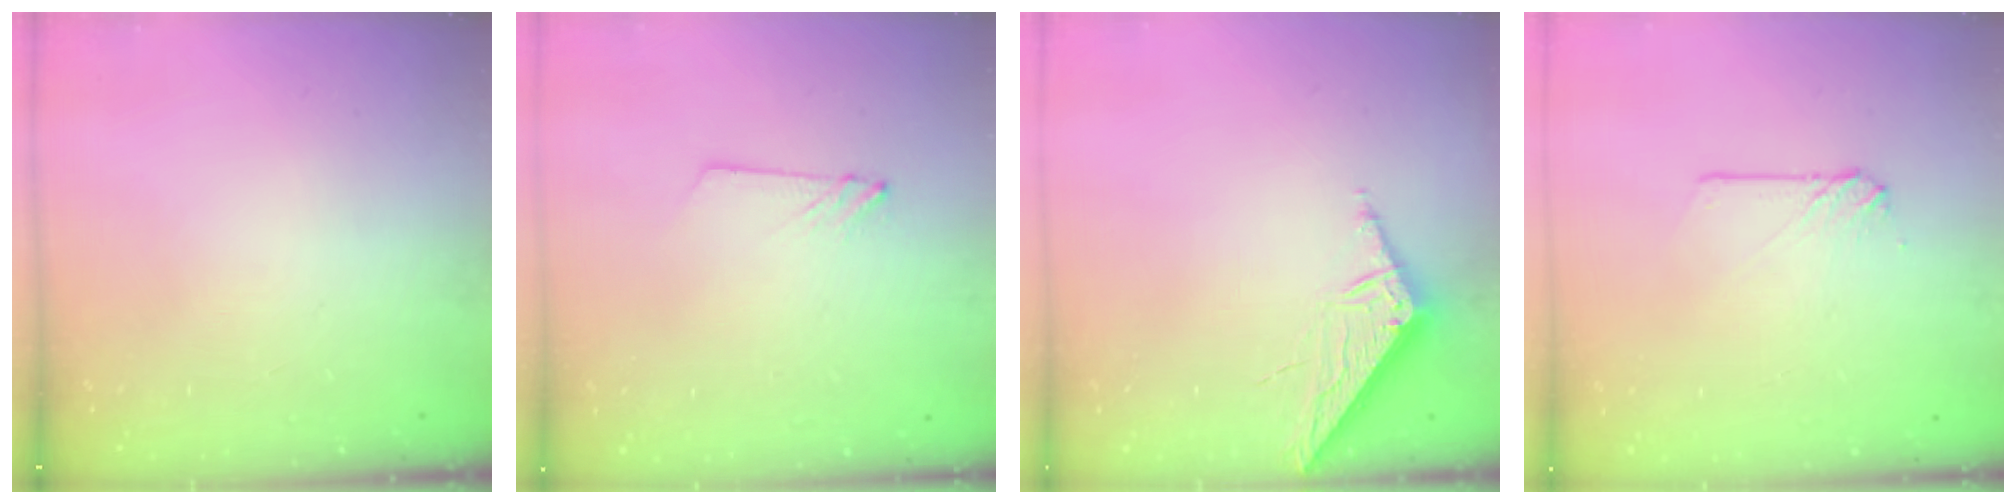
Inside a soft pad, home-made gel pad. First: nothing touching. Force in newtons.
{"total": 2.4, "press": 2.4, "slide": 0.2}
{"total": 6.6, "press": 6.6, "slide": 0.1}
{"total": 3.9, "press": 3.9, "slide": 0.5}